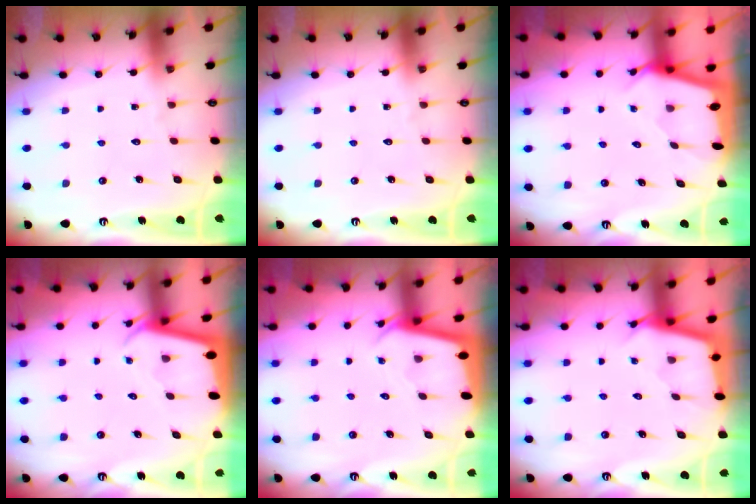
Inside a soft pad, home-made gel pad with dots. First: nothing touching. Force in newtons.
{"total": 0.0}
{"total": 2.1, "press": 2.1, "slide": 0.1}
{"total": 2.2, "press": 2.2, "slide": 0.2}
{"total": 2.2, "press": 2.2, "slide": 0.1}
{"total": 2.7, "press": 2.7, "slide": 0.2}